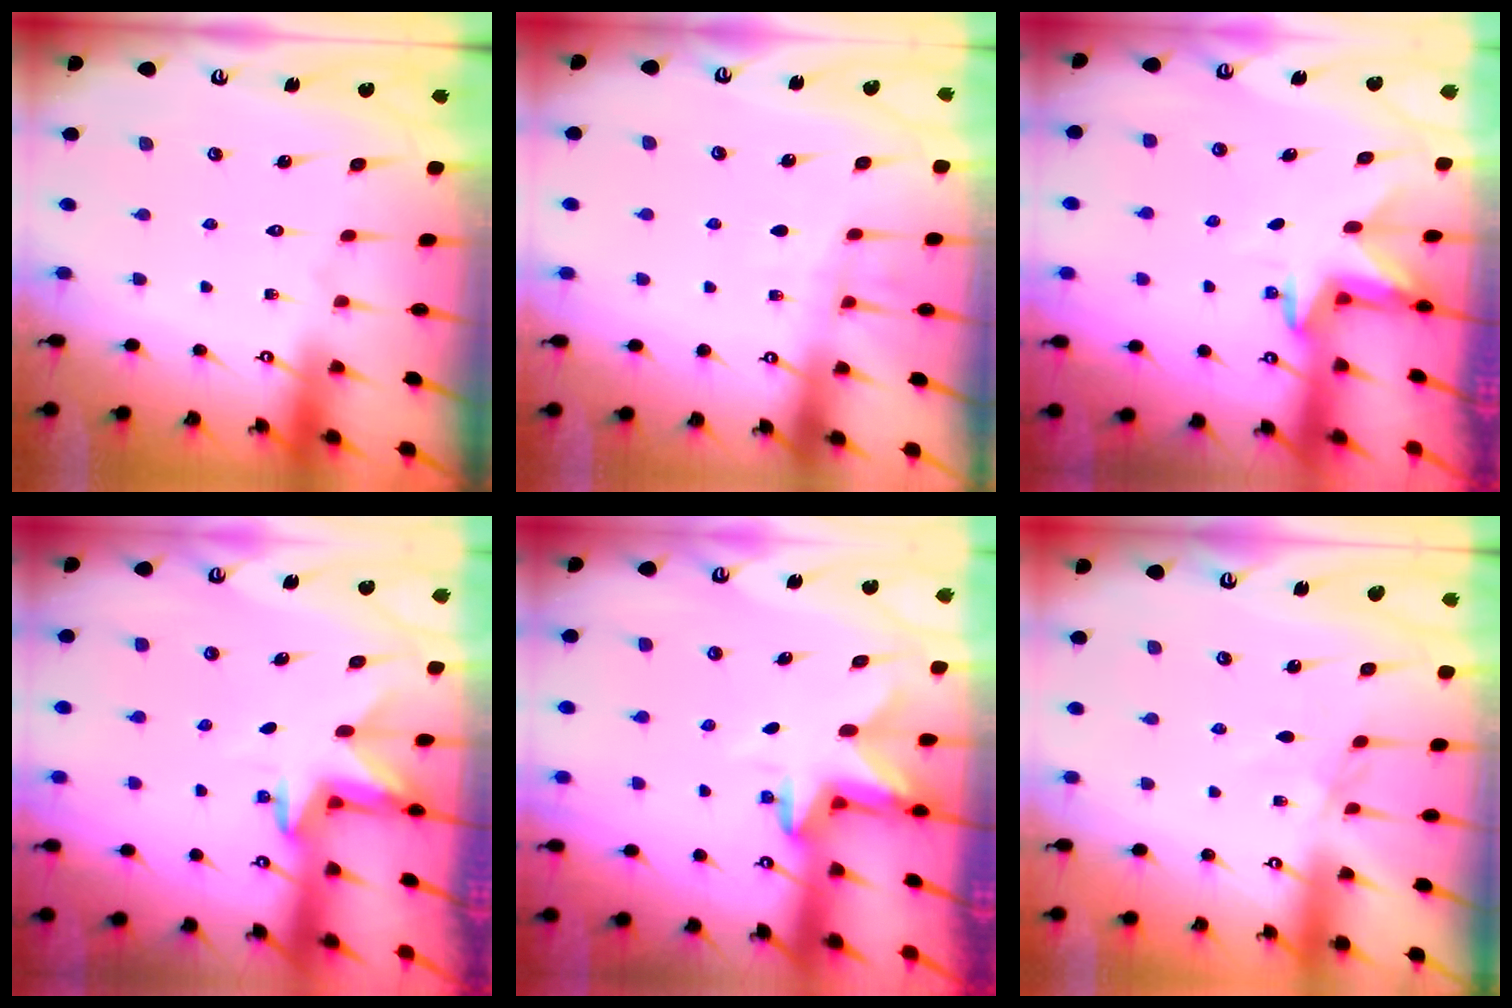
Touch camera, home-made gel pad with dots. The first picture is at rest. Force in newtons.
{"total": 6.1, "press": 6.1, "slide": 0.5}
{"total": 2.9, "press": 2.9, "slide": 0.5}
{"total": 2.9, "press": 2.9, "slide": 0.5}
{"total": 2.9, "press": 2.9, "slide": 0.5}
{"total": 1.8, "press": 1.8, "slide": 0.4}